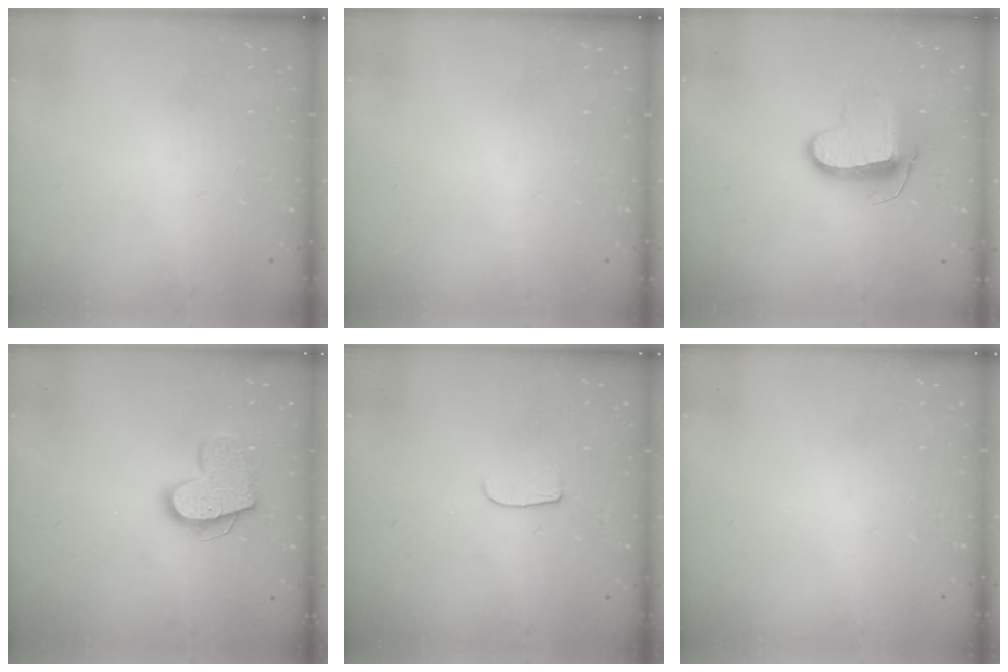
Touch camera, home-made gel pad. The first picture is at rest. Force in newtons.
{"total": 0.0}
{"total": 10.0, "press": 10.0, "slide": 0.5}
{"total": 13.5, "press": 13.5, "slide": 0.9}
{"total": 5.3, "press": 5.2, "slide": 0.6}
{"total": 0.0}